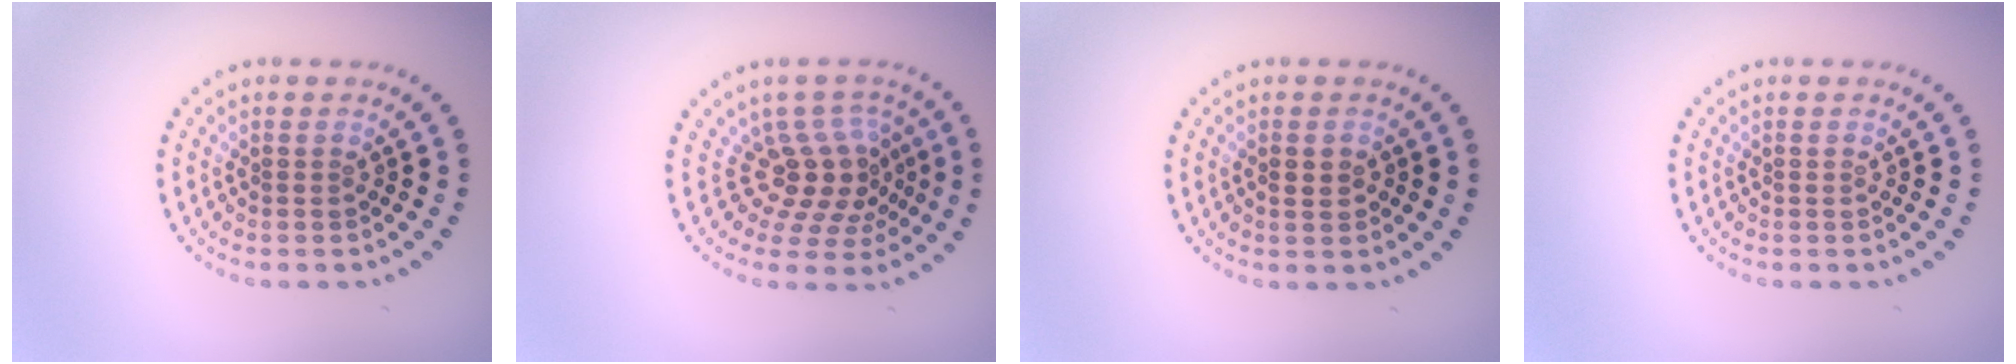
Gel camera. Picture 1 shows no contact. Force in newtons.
{"total": 3.9, "press": 2.7, "slide": 2.8}
{"total": 1.1, "press": 1.1, "slide": 0.2}
{"total": 0.0}